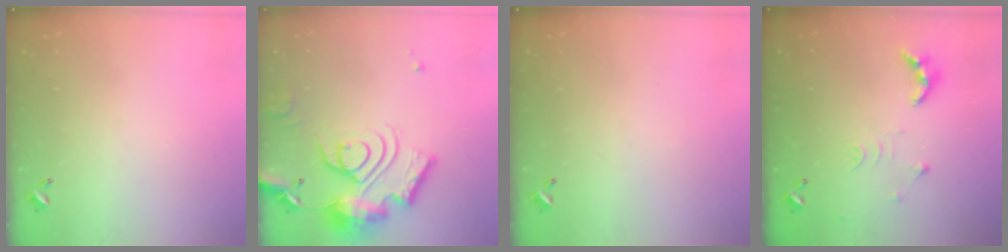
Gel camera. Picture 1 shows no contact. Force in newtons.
{"total": 21.9, "press": 21.7, "slide": 2.3}
{"total": 0.0}
{"total": 10.3, "press": 10.2, "slide": 1.0}